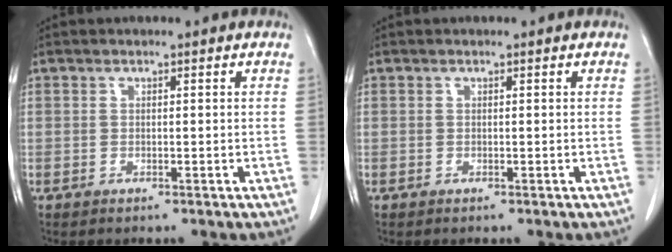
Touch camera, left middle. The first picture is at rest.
{"total": 0.0}